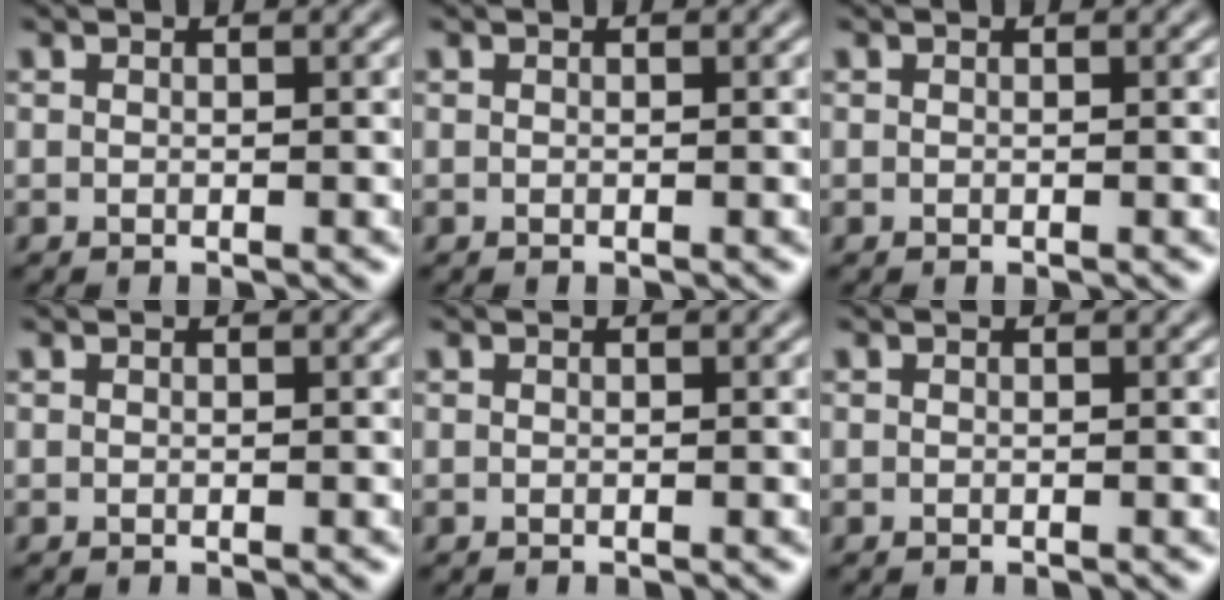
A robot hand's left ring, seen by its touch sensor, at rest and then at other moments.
{"total": 0.0}
{"total": 0.0}
{"total": 0.0}
{"total": 0.0}
{"total": 0.0}